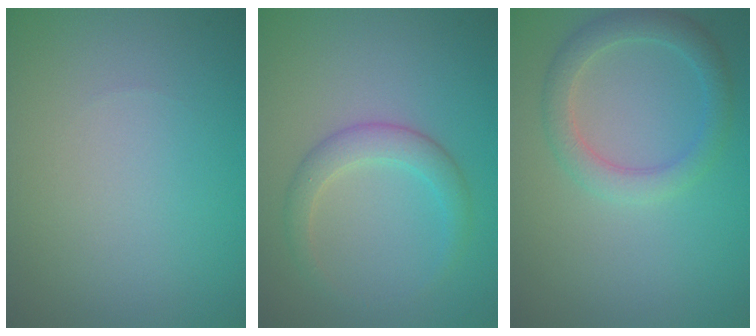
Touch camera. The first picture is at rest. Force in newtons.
{"total": 2.6, "press": 2.6, "slide": 0.1}
{"total": 2.9, "press": 2.9, "slide": 0.1}